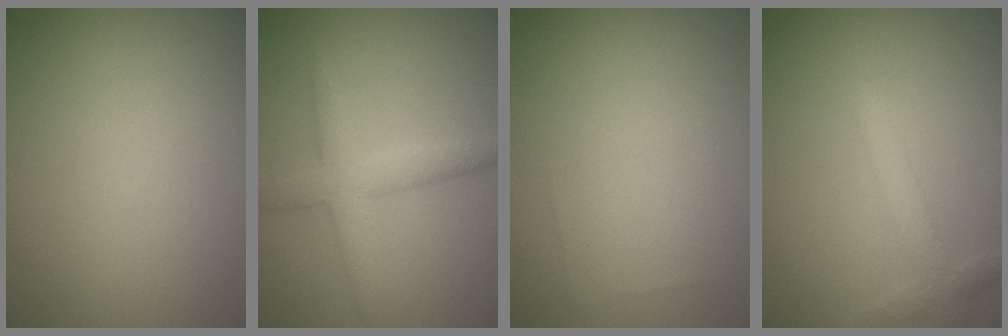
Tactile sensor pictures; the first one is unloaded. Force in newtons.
{"total": 3.3, "press": 3.3, "slide": 0.0}
{"total": 0.0}
{"total": 2.6, "press": 2.5, "slide": 0.2}